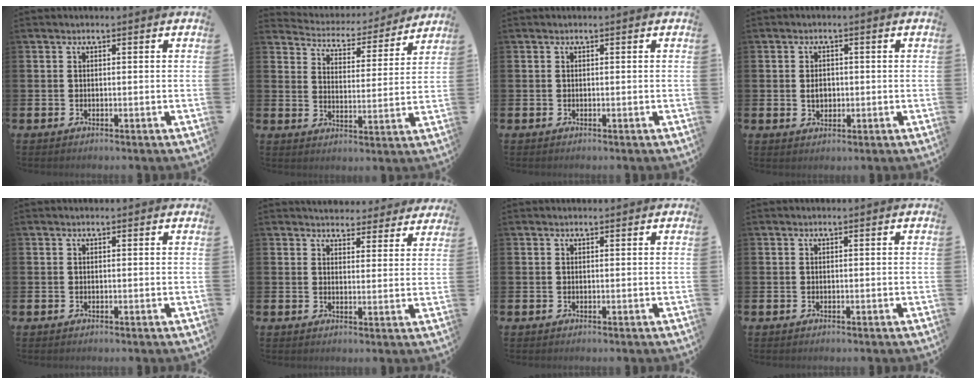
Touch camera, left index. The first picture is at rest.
{"total": 4.6, "force": [4.5, 1.2, 0.2], "torque": [-0.028, -0.047, 0.071]}
{"total": 0.0}
{"total": 2.4, "force": [0.1, 1.8, 1.6], "torque": [-0.015, 0.001, -0.005]}
{"total": 0.0}
{"total": 4.6, "force": [4.4, 1.4, 0.0], "torque": [-0.006, -0.029, 0.078]}
{"total": 0.0}
{"total": 0.0}